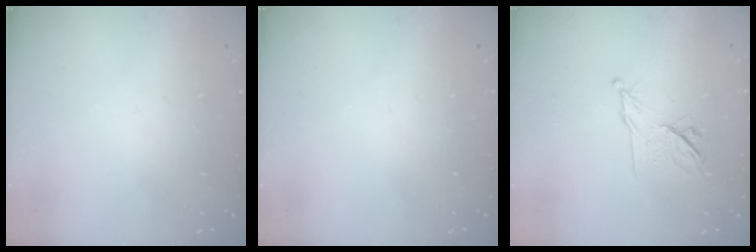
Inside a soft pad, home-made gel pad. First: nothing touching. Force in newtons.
{"total": 0.0}
{"total": 10.0, "press": 9.9, "slide": 0.9}